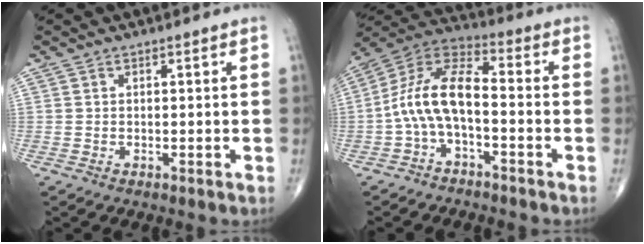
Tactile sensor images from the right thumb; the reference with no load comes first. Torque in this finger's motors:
{"motor_torque": [0.21, 0.17, 1.28, -0.44, 0.17]}